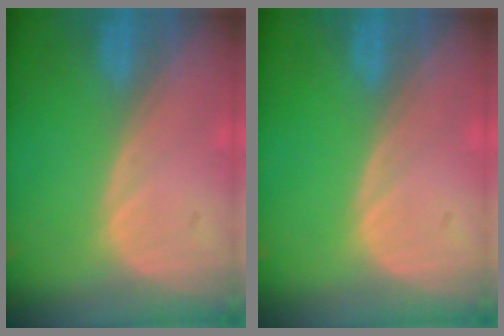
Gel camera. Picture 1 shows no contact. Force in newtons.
{"total": 0.0}